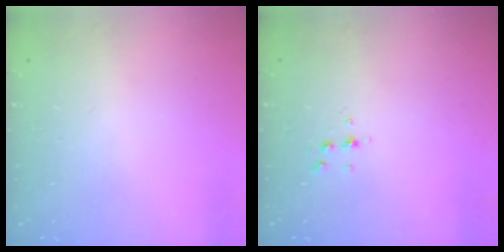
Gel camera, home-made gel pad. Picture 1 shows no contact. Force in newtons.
{"total": 4.1, "press": 4.0, "slide": 0.9}